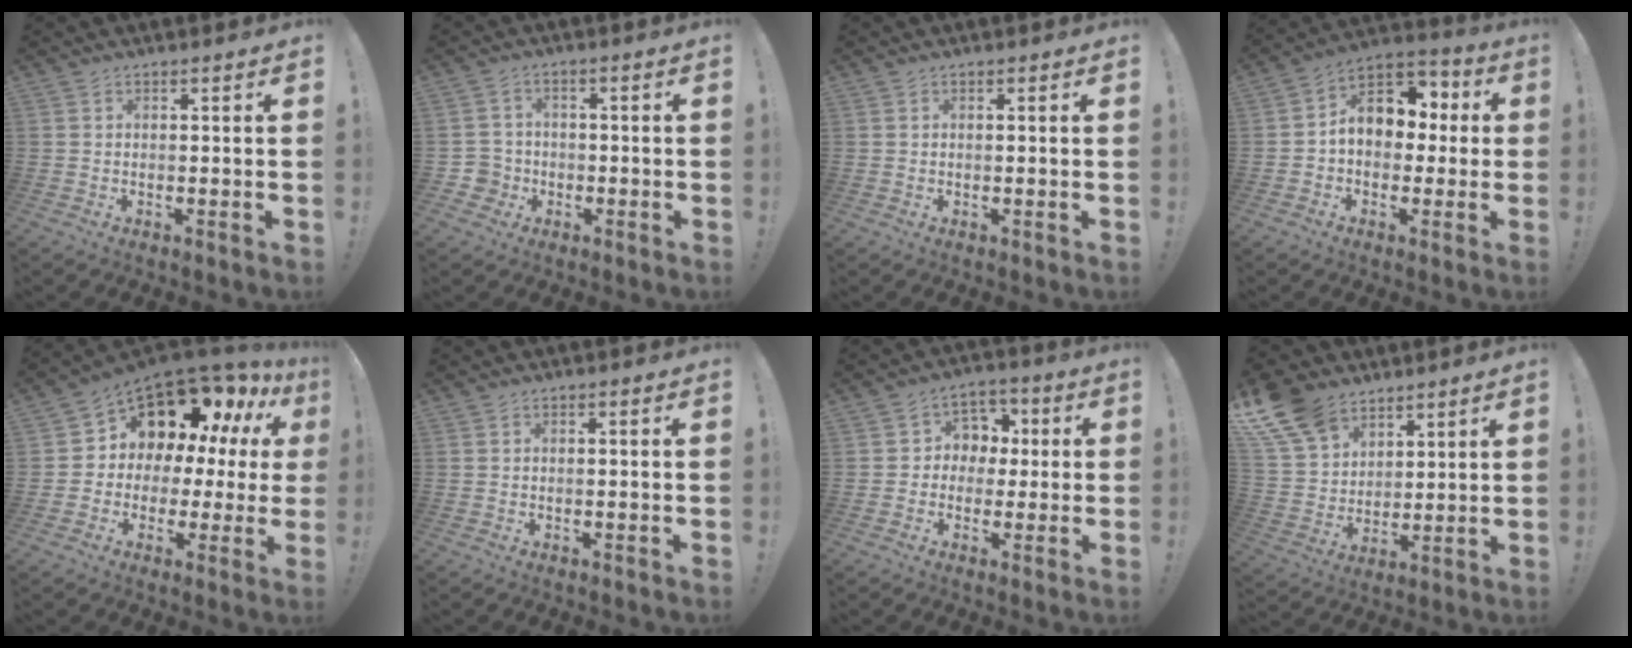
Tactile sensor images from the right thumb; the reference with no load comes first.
{"total": 5.3, "force": [-1.6, 4.8, 1.6], "torque": [-0.040, 0.017, -0.027]}
{"total": 0.8, "force": [0.2, 0.8, 0.0], "torque": [0.003, 0.001, 0.002]}
{"total": 11.4, "force": [1.7, 9.1, 6.7], "torque": [-0.089, 0.003, 0.040]}
{"total": 12.6, "force": [7.4, 7.4, 7.0], "torque": [-0.101, -0.072, 0.135]}
{"total": 0.6, "force": [-0.5, -0.1, 0.4], "torque": [-0.012, 0.001, -0.008]}
{"total": 7.1, "force": [-0.4, 6.8, 1.8], "torque": [-0.020, 0.009, -0.002]}
{"total": 15.1, "force": [10.1, 9.3, 6.2], "torque": [-0.131, -0.062, 0.196]}